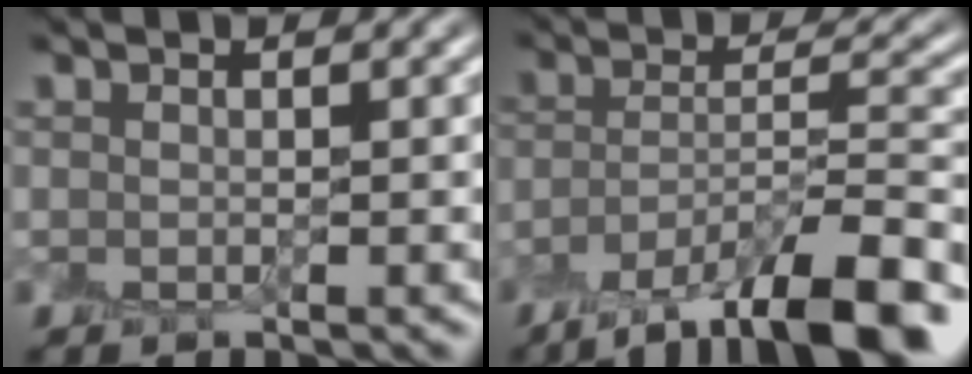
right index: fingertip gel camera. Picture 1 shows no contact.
{"total": 10.3, "force": [-7.1, 2.6, 6.9], "torque": [-0.103, 0.004, -0.124]}